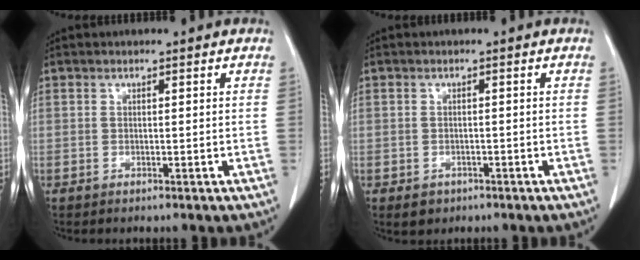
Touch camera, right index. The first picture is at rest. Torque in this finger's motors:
{"motor_torque": [-0.25, -0.16, -0.14, -0.06]}